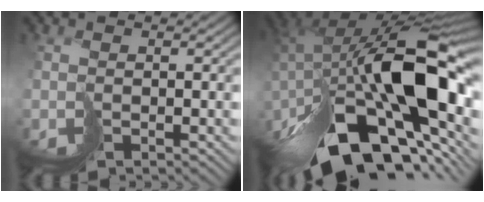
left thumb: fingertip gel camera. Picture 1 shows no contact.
{"total": 17.5, "force": [-5.3, 9.1, 13.9], "torque": [-0.247, -0.011, -0.083]}